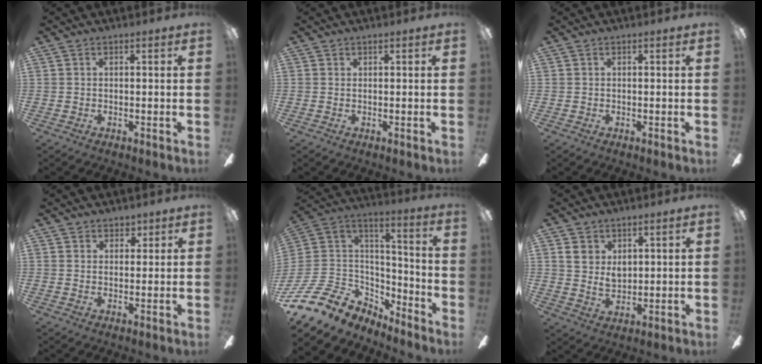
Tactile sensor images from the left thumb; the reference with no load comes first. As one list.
[{"total": 0.0}, {"total": 0.0}, {"total": 2.8, "force": [2.3, 1.7, 0.1], "torque": [0.008, -0.011, 0.040]}, {"total": 16.3, "force": [-9.9, 9.7, 8.5], "torque": [-0.203, 0.033, -0.174]}, {"total": 6.2, "force": [3.0, 4.3, 3.4], "torque": [-0.061, -0.005, 0.056]}]